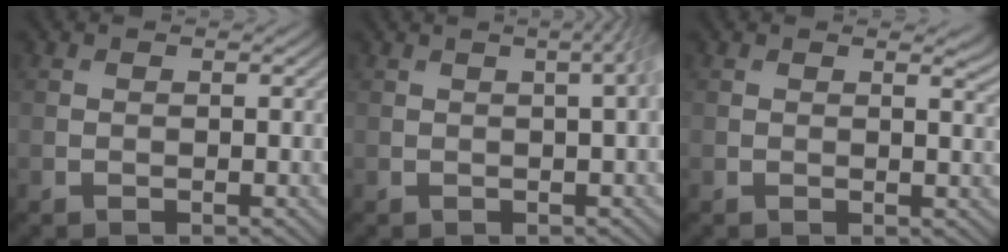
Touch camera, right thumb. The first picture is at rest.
{"total": 3.7, "force": [0.7, 0.9, 3.5], "torque": [-0.038, 0.022, 0.002]}
{"total": 1.6, "force": [1.0, 0.3, 1.2], "torque": [-0.013, -0.004, 0.015]}